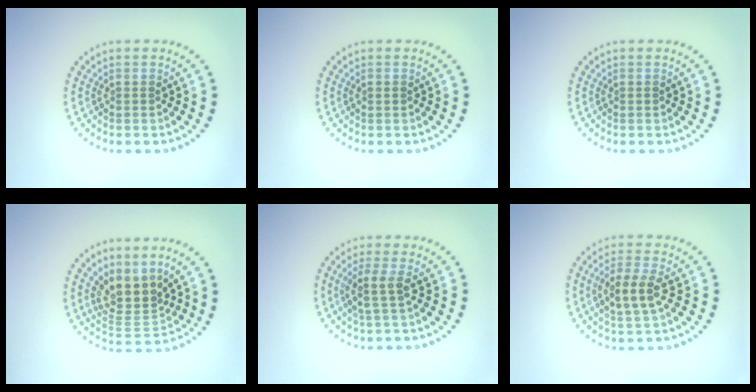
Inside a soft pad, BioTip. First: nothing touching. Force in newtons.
{"total": 0.5, "press": 0.5, "slide": 0.1}
{"total": 0.0}
{"total": 3.9, "press": 2.9, "slide": 2.6}
{"total": 2.3, "press": 1.8, "slide": 1.5}
{"total": 3.5, "press": 3.4, "slide": 1.0}